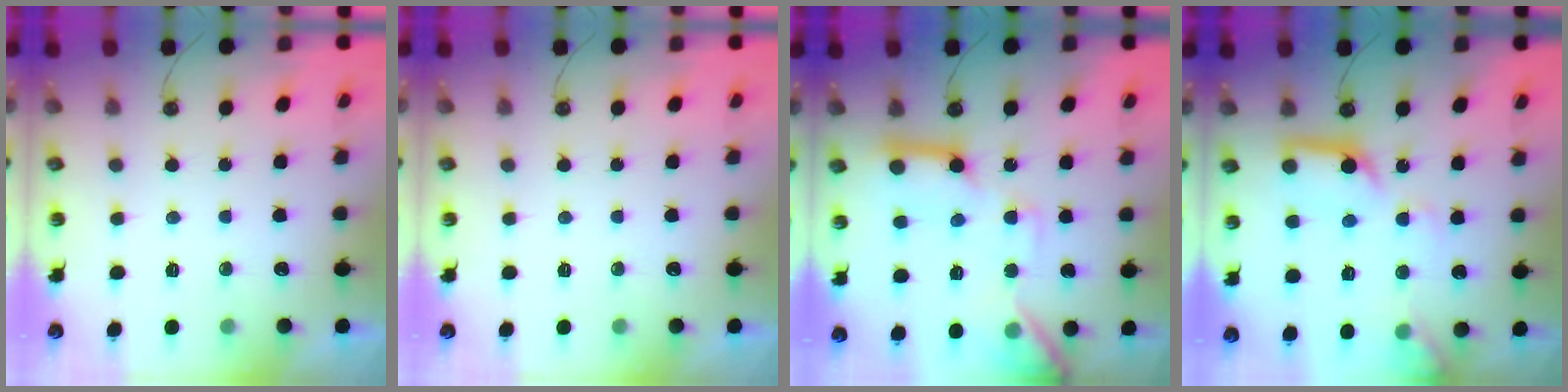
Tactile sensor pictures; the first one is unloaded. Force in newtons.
{"total": 0.0}
{"total": 17.2, "press": 17.1, "slide": 2.1}
{"total": 13.4, "press": 13.3, "slide": 1.2}